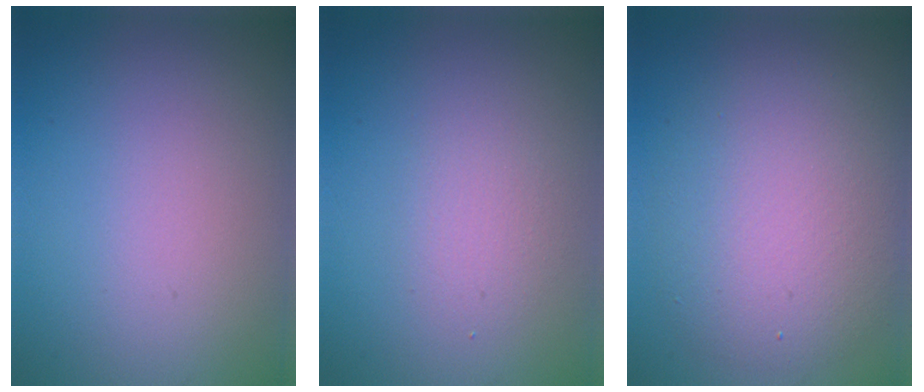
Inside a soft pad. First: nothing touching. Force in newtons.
{"total": 1.8, "press": 1.8, "slide": 0.1}
{"total": 6.8, "press": 6.7, "slide": 0.6}